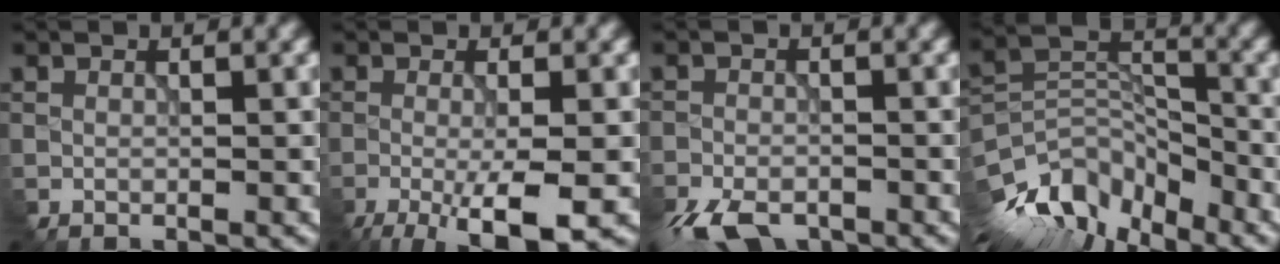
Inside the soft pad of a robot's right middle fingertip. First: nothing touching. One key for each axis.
{"total": 5.9, "fx": -2.6, "fy": 1.0, "fz": 5.2, "tx": -0.089, "ty": -0.003, "tz": -0.046}
{"total": 5.5, "fx": -4.2, "fy": 2.3, "fz": 2.8, "tx": -0.054, "ty": -0.019, "tz": -0.083}
{"total": 10.1, "fx": -7.5, "fy": 4.9, "fz": 4.6, "tx": -0.096, "ty": 0.000, "tz": -0.144}